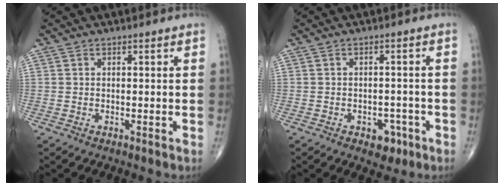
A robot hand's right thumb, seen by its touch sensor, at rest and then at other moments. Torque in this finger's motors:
{"motor_torque": [2.71, 0.85, 0.06, -0.36, 0.00]}